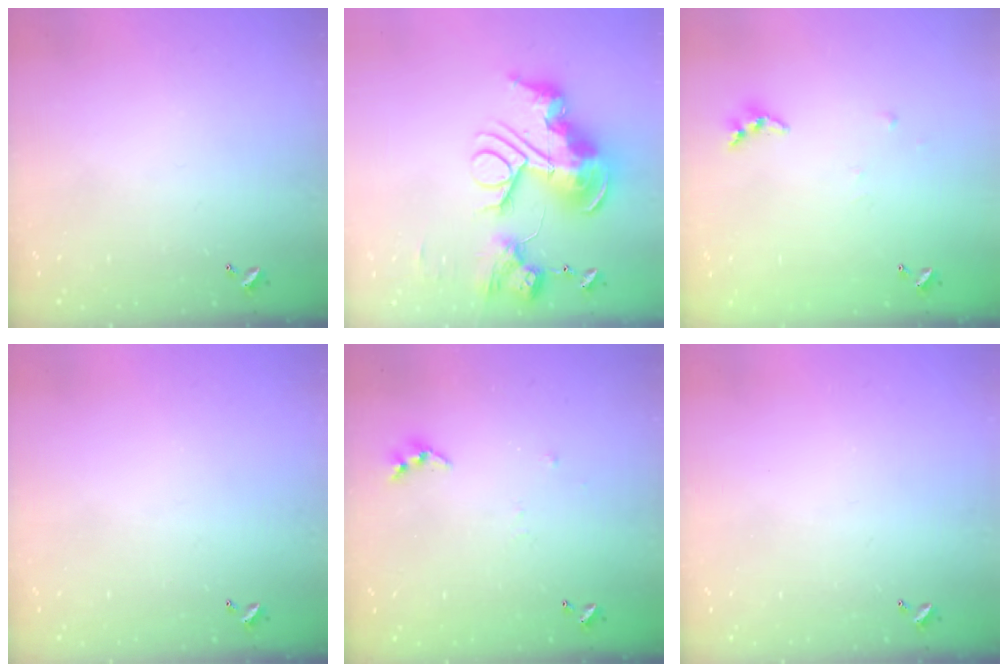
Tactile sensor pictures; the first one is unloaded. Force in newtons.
{"total": 0.7, "press": 0.7, "slide": 0.0}
{"total": 4.6, "press": 4.5, "slide": 0.5}
{"total": 0.0}
{"total": 4.7, "press": 4.7, "slide": 0.4}
{"total": 0.0}